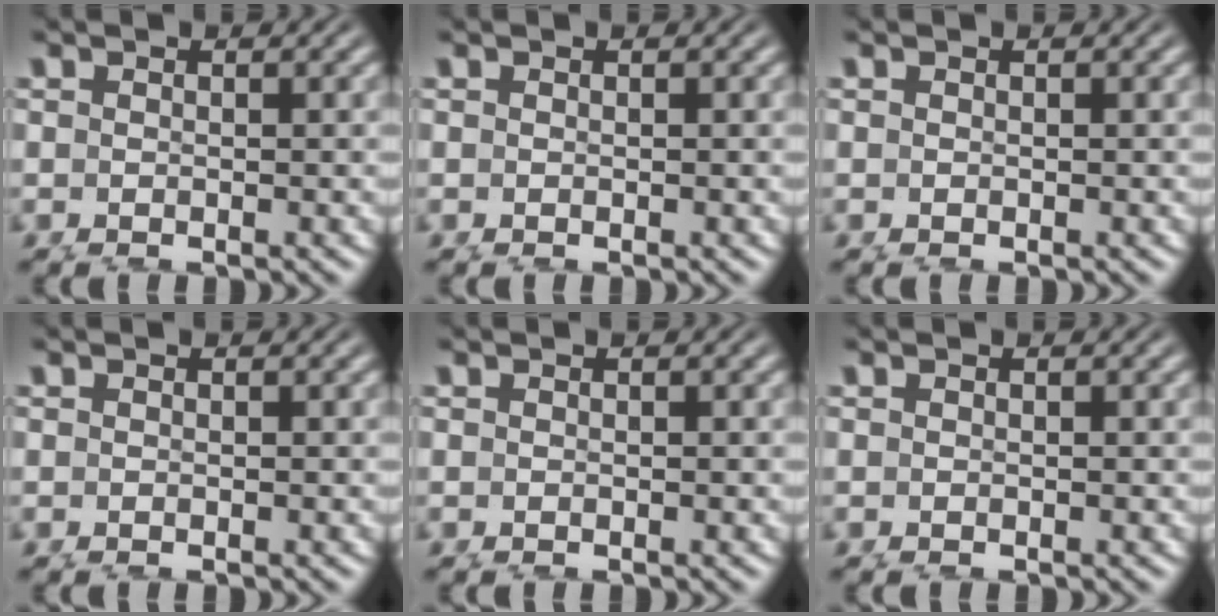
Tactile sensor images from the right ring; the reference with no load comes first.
{"total": 0.0}
{"total": 0.0}
{"total": 0.0}
{"total": 0.0}
{"total": 0.0}